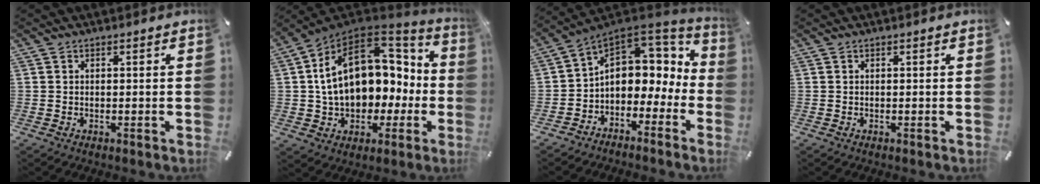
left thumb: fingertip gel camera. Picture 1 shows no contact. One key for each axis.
{"total": 21.4, "fx": 3.2, "fy": 15.0, "fz": 14.9, "tx": -0.256, "ty": -0.005, "tz": 0.062}
{"total": 9.7, "fx": 1.5, "fy": 8.0, "fz": 5.3, "tx": -0.085, "ty": -0.025, "tz": 0.029}
{"total": 0.0}